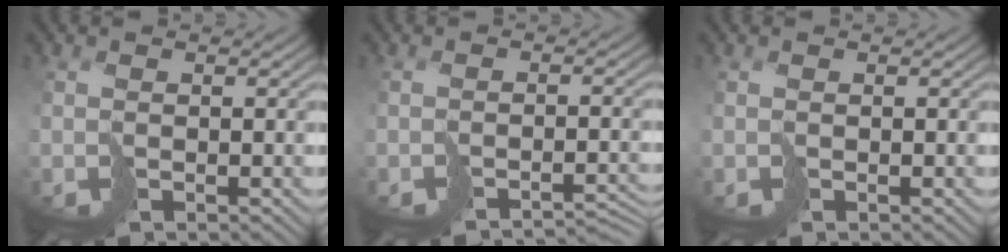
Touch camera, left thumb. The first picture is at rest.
{"total": 3.0, "force": [-2.5, 0.3, 1.5], "torque": [-0.022, 0.000, -0.041]}
{"total": 0.0}